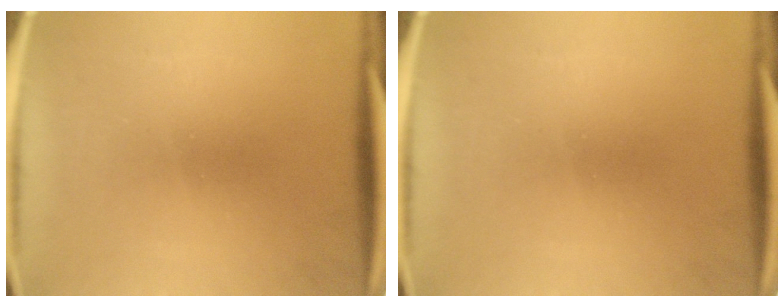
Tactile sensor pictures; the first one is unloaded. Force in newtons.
{"total": 0.0}